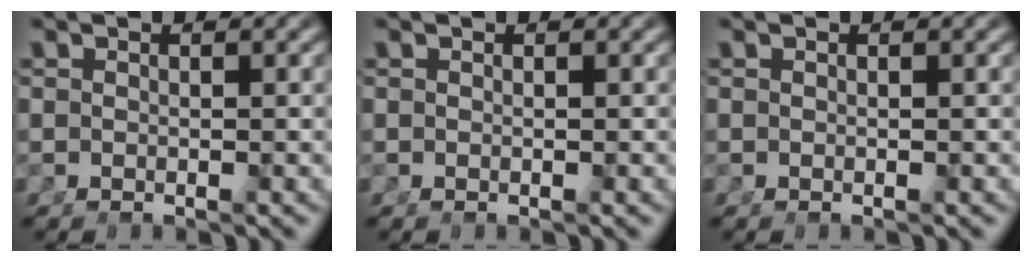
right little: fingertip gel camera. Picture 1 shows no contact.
{"total": 0.0}
{"total": 0.0}